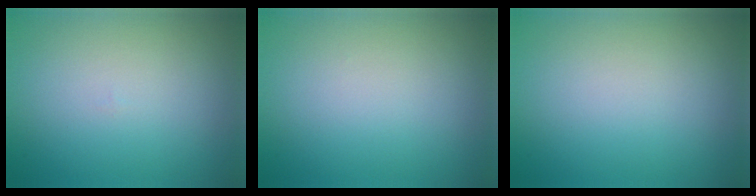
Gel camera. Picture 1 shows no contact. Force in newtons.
{"total": 0.0}
{"total": 0.0}